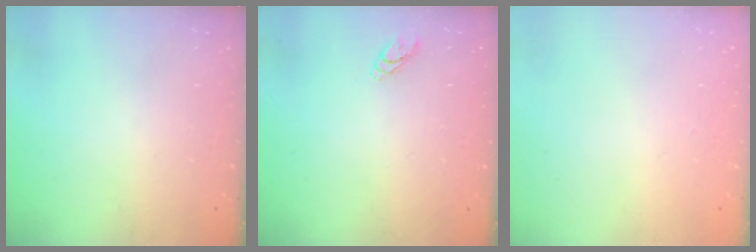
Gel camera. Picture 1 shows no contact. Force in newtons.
{"total": 3.1, "press": 3.1, "slide": 0.3}
{"total": 0.0}